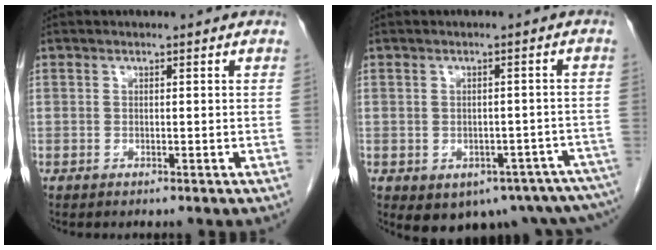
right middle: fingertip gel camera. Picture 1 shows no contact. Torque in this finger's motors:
{"motor_torque": [1.07, -1.07, 0.41, 0.05]}